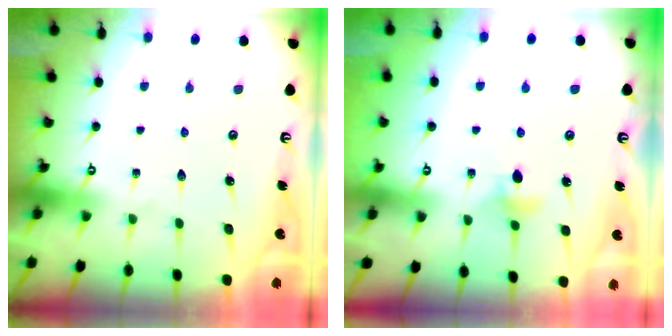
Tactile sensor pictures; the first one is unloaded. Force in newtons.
{"total": 4.4, "press": 4.4, "slide": 0.6}